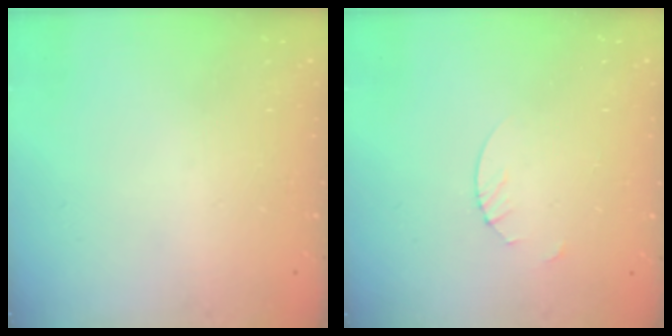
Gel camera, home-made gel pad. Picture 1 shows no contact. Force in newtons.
{"total": 1.9, "press": 1.9, "slide": 0.2}